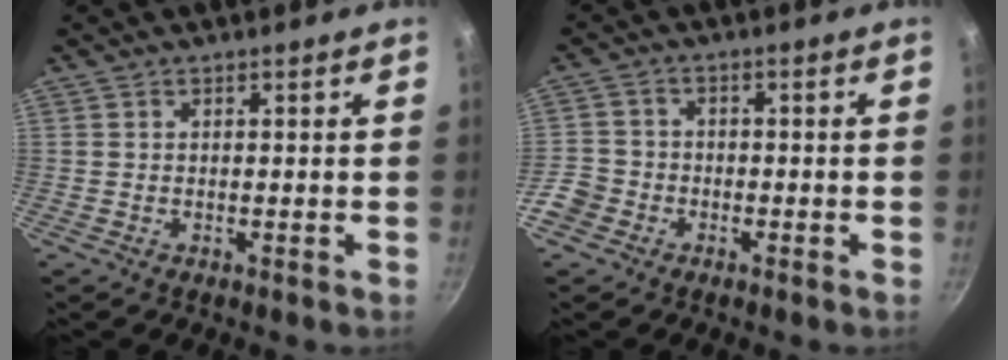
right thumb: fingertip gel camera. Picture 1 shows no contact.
{"total": 5.7, "force": [-3.0, 4.5, 1.7], "torque": [-0.026, 0.034, -0.061]}